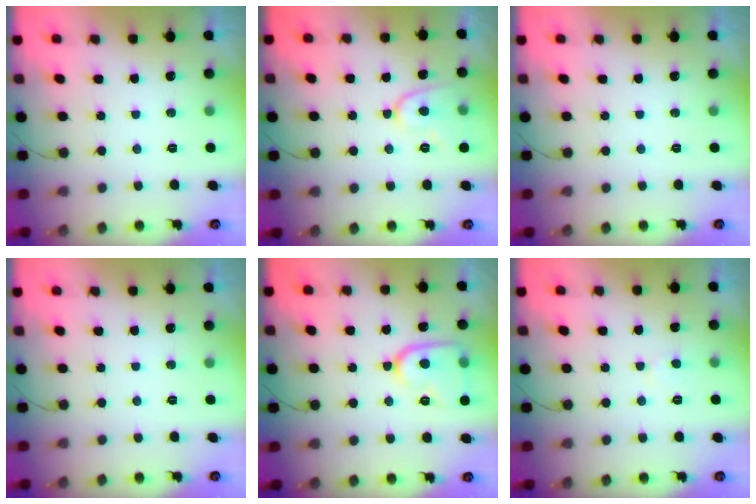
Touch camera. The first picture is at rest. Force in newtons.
{"total": 8.4, "press": 8.3, "slide": 0.7}
{"total": 0.0}
{"total": 0.0}
{"total": 13.6, "press": 13.6, "slide": 1.3}
{"total": 2.5, "press": 2.5, "slide": 0.2}